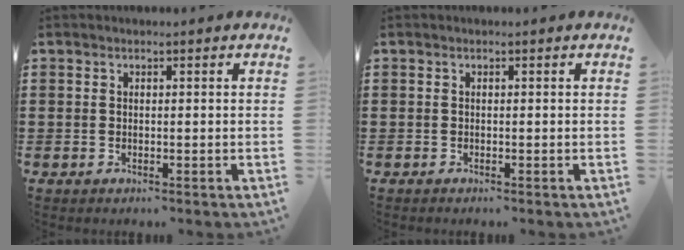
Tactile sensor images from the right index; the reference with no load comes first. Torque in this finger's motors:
{"motor_torque": [-0.08, -0.12, -0.01, -0.01]}